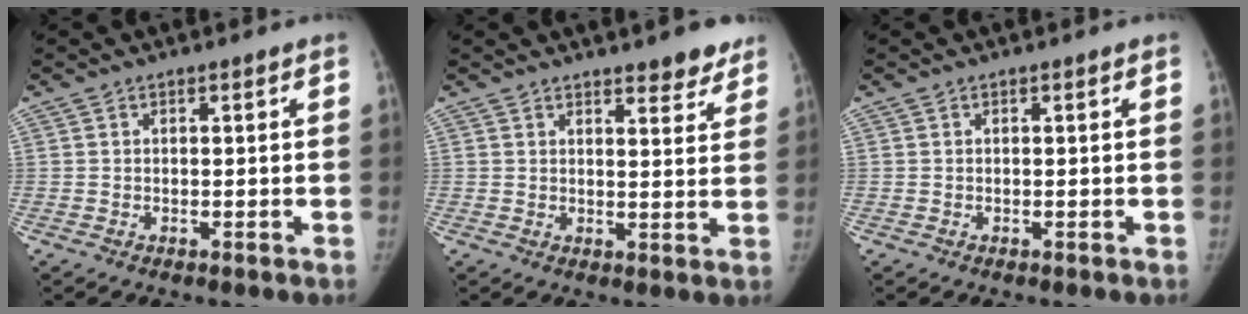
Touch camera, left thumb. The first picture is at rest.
{"total": 6.4, "force": [5.1, 2.0, 3.3], "torque": [-0.010, -0.027, 0.062]}
{"total": 0.0}